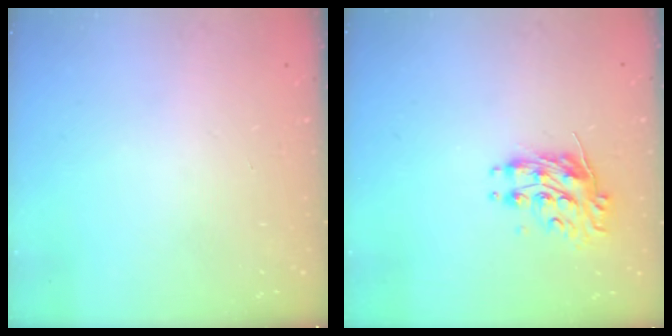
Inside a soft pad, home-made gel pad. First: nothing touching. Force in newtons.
{"total": 10.4, "press": 10.4, "slide": 0.5}